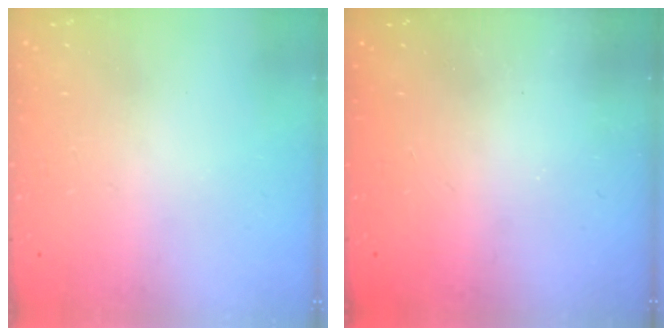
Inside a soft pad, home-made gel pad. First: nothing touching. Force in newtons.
{"total": 2.4, "press": 2.3, "slide": 0.8}